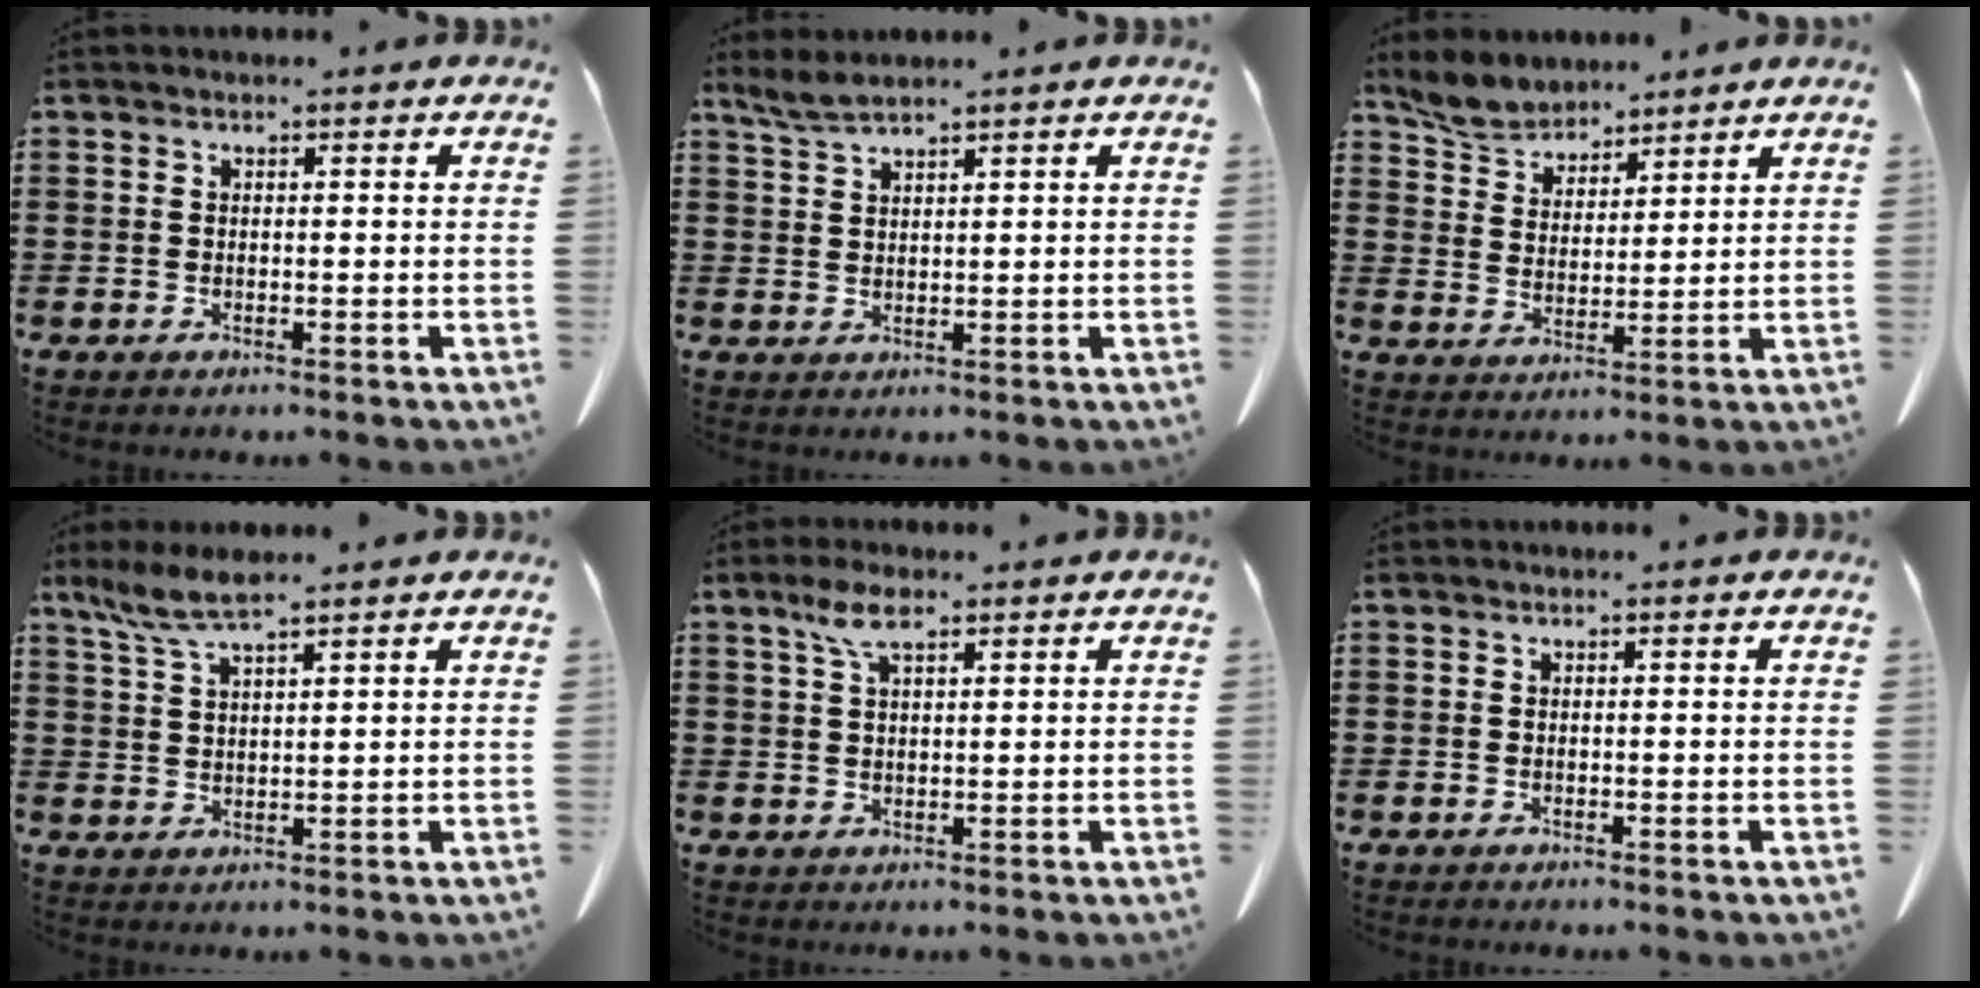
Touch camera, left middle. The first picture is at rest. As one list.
[{"total": 2.6, "force": [2.1, 0.3, 1.5], "torque": [-0.035, -0.002, 0.041]}, {"total": 5.5, "force": [5.1, 1.8, 0.8], "torque": [-0.040, -0.014, 0.095]}, {"total": 5.1, "force": [3.8, 0.7, 3.4], "torque": [-0.076, -0.004, 0.071]}, {"total": 4.8, "force": [2.7, 1.5, 3.7], "torque": [-0.081, 0.005, 0.047]}, {"total": 0.0}]